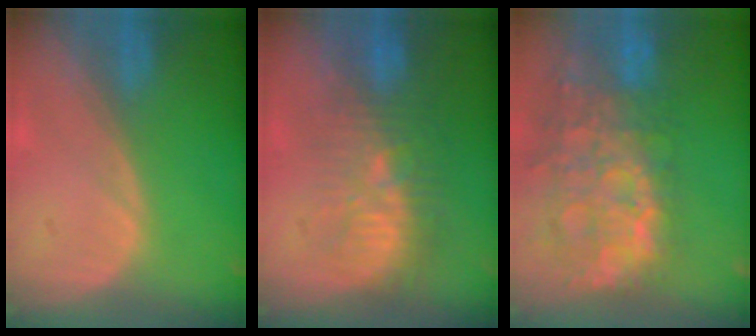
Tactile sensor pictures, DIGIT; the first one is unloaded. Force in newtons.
{"total": 9.3, "press": 8.9, "slide": 2.5}
{"total": 14.1, "press": 11.4, "slide": 8.2}